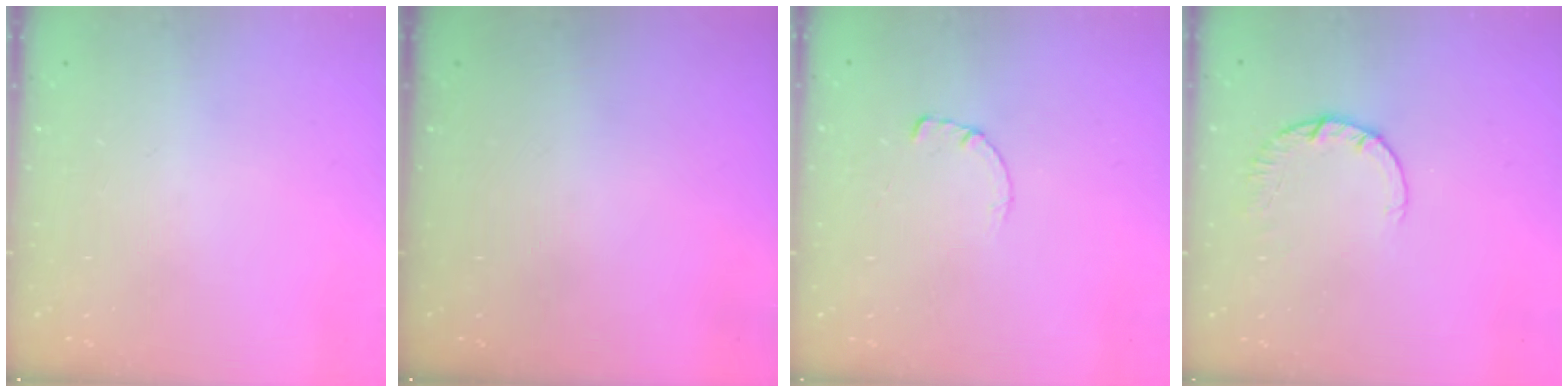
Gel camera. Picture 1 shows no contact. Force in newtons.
{"total": 0.0}
{"total": 0.7, "press": 0.6, "slide": 0.2}
{"total": 2.4, "press": 2.4, "slide": 0.2}